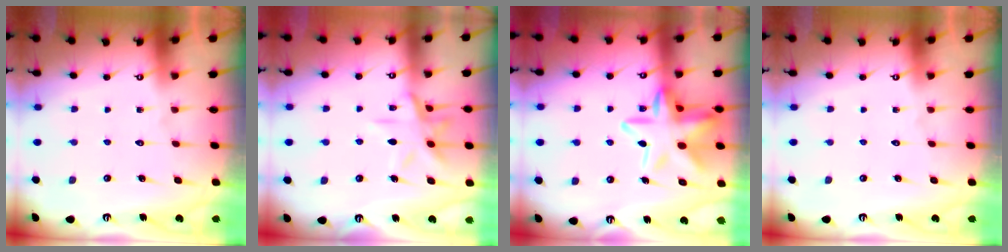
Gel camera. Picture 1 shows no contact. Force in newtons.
{"total": 11.0, "press": 11.0, "slide": 0.8}
{"total": 14.7, "press": 14.7, "slide": 1.2}
{"total": 0.0}